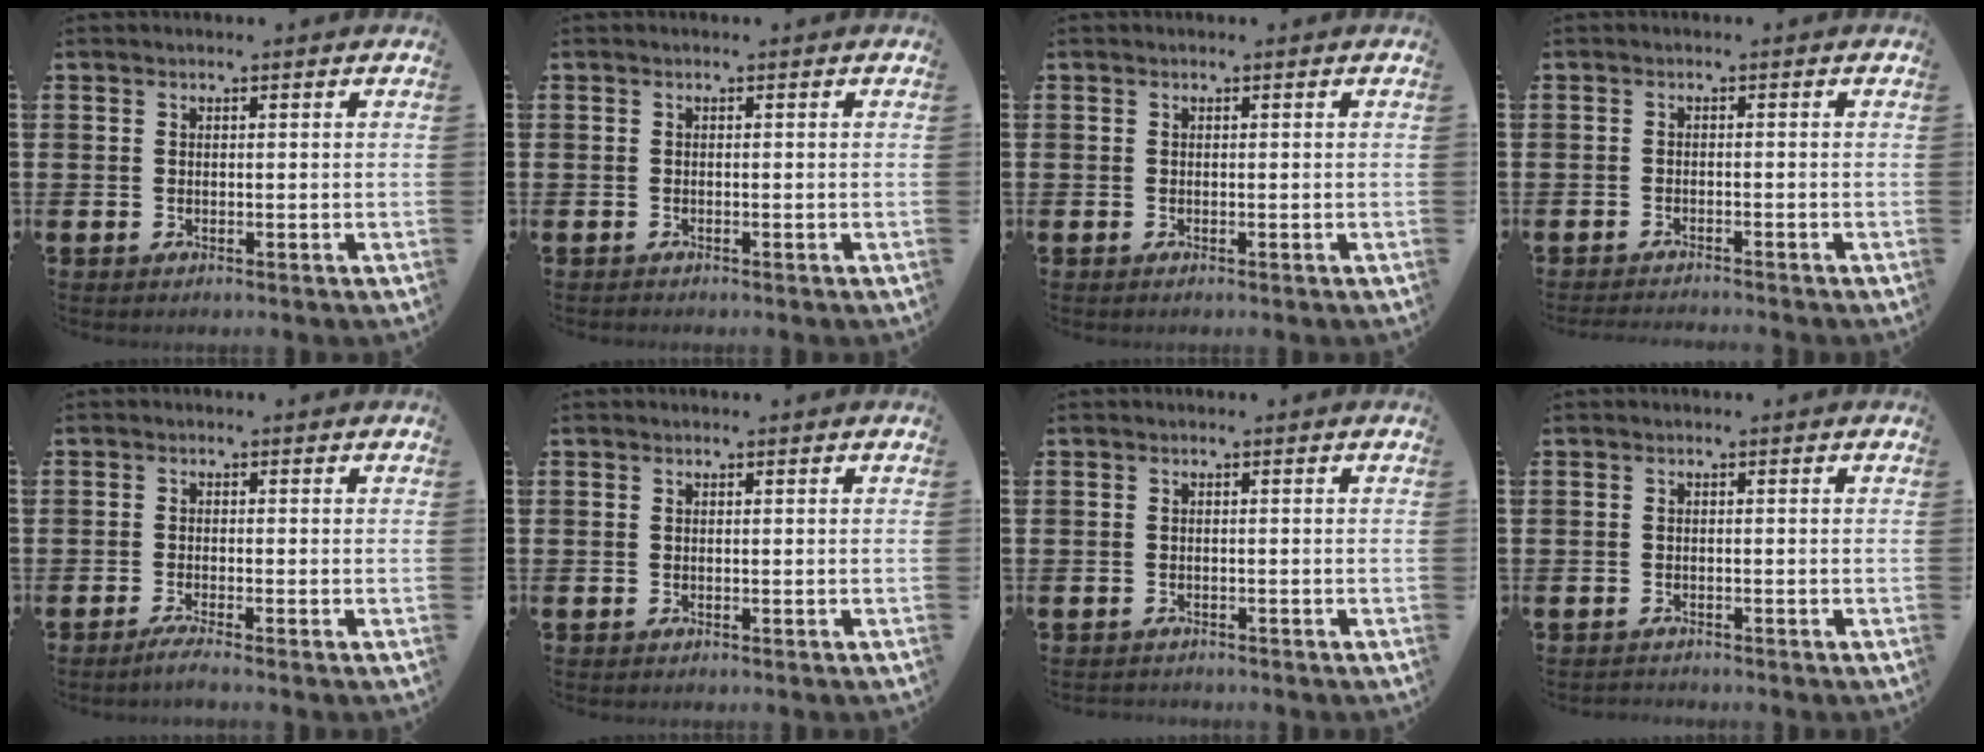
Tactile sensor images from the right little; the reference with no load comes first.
{"total": 0.0}
{"total": 0.0}
{"total": 1.1, "force": [-1.1, -0.2, 0.0], "torque": [-0.001, 0.000, -0.022]}
{"total": 1.5, "force": [-1.0, 0.0, 1.0], "torque": [-0.016, -0.001, -0.019]}
{"total": 0.0}
{"total": 0.6, "force": [-0.6, 0.1, -0.1], "torque": [-0.002, 0.000, -0.012]}
{"total": 0.5, "force": [-0.5, 0.1, 0.0], "torque": [-0.002, -0.001, -0.011]}